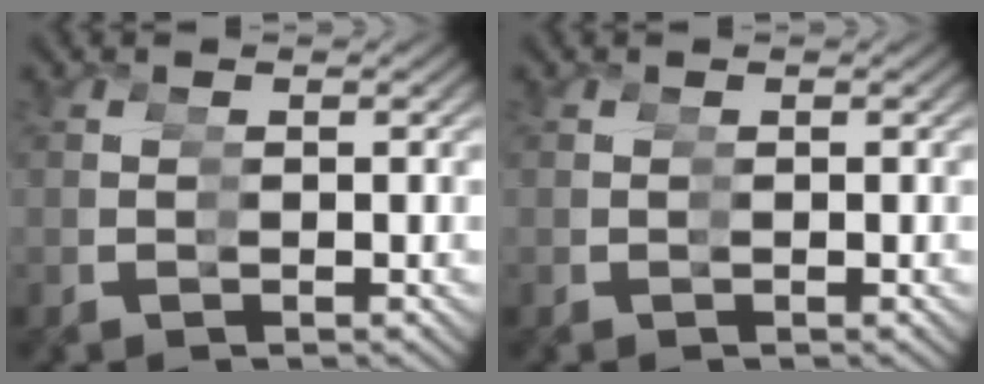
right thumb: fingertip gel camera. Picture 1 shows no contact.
{"total": 0.0}